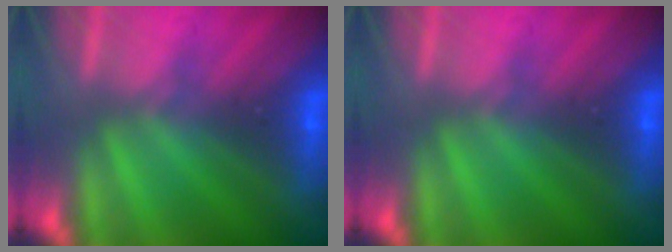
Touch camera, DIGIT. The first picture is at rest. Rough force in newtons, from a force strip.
{"total": 0.0}